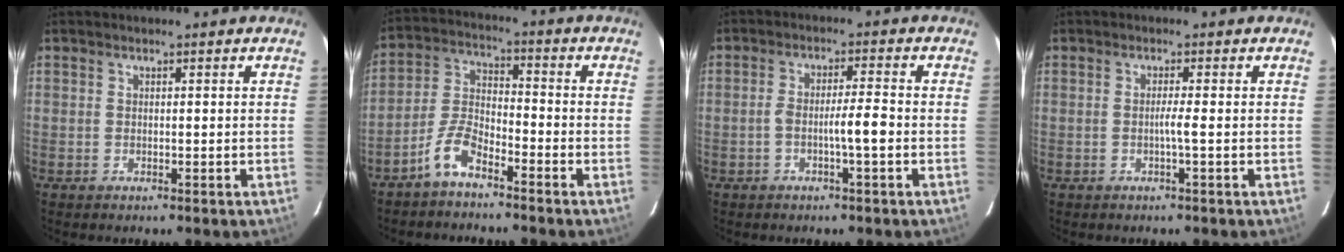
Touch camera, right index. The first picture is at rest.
{"total": 6.1, "force": [-4.6, 1.9, 3.7], "torque": [-0.089, 0.003, -0.095]}
{"total": 4.3, "force": [-1.4, 0.0, 4.1], "torque": [-0.070, 0.011, -0.022]}
{"total": 1.5, "force": [-0.4, -0.5, 1.3], "torque": [-0.023, 0.000, -0.009]}